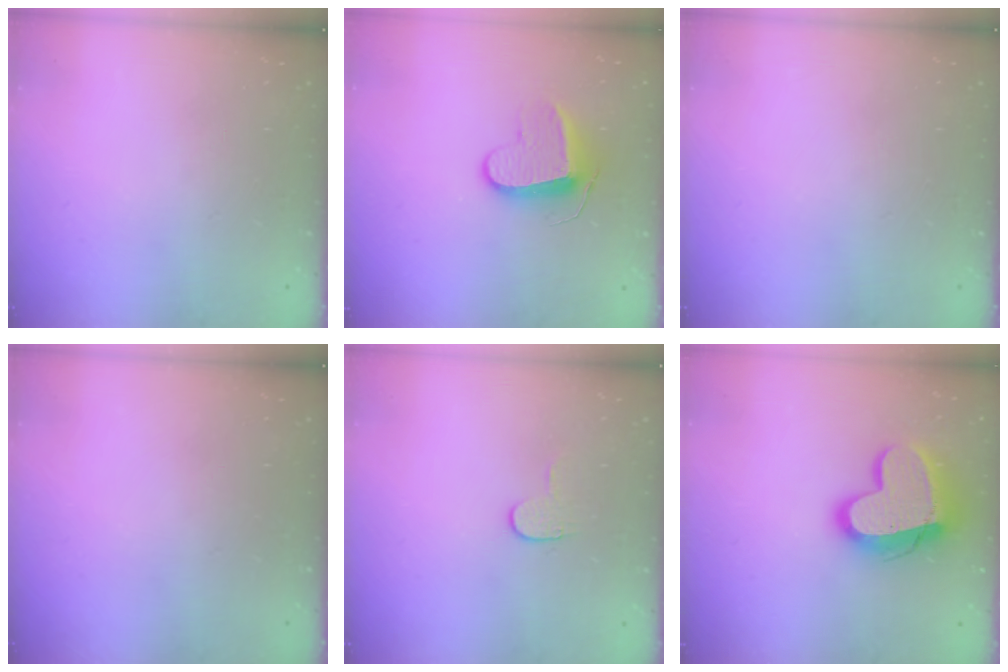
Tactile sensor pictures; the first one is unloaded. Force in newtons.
{"total": 9.5, "press": 9.5, "slide": 0.7}
{"total": 0.0}
{"total": 0.0}
{"total": 3.6, "press": 3.6, "slide": 0.4}
{"total": 16.7, "press": 16.7, "slide": 1.1}